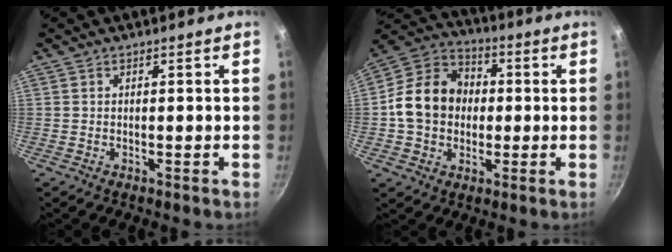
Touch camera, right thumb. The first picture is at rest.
{"total": 14.5, "force": [-0.1, 12.0, 8.3], "torque": [-0.112, 0.028, -0.019]}